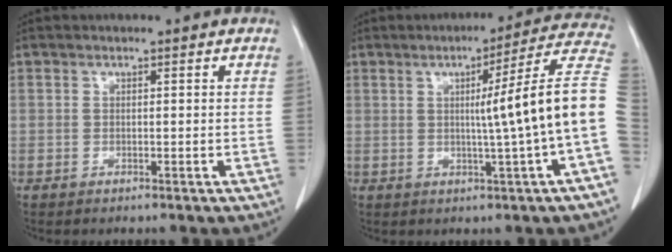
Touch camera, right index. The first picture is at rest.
{"total": 13.4, "force": [-0.5, -2.6, 13.2], "torque": [-0.165, 0.011, -0.011]}